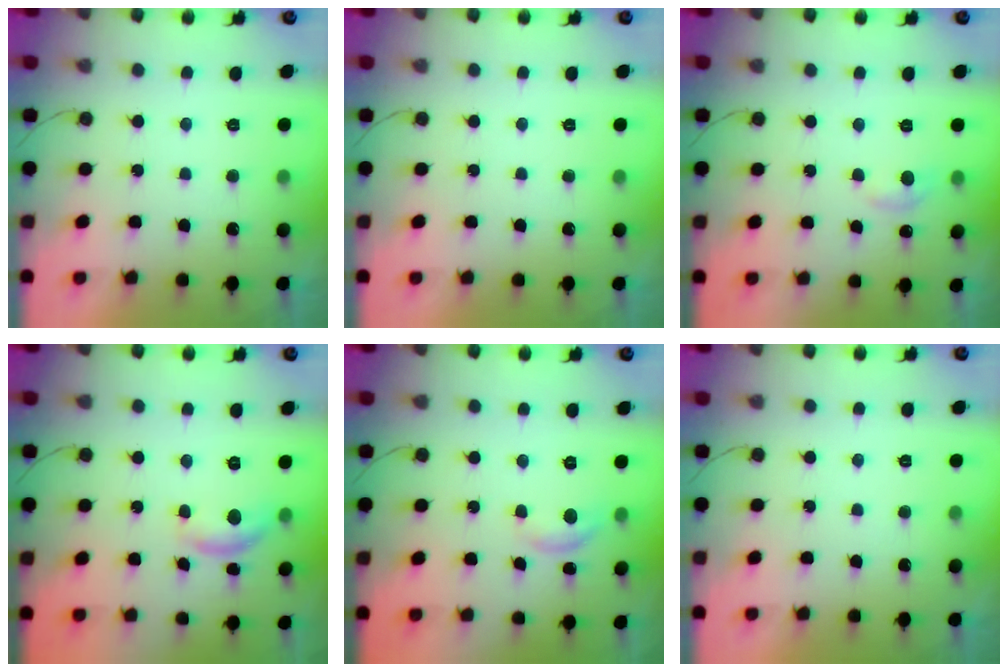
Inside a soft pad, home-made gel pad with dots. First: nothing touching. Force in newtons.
{"total": 0.0}
{"total": 7.0, "press": 7.0, "slide": 0.9}
{"total": 9.2, "press": 9.2, "slide": 0.4}
{"total": 5.5, "press": 5.5, "slide": 0.3}
{"total": 0.0}